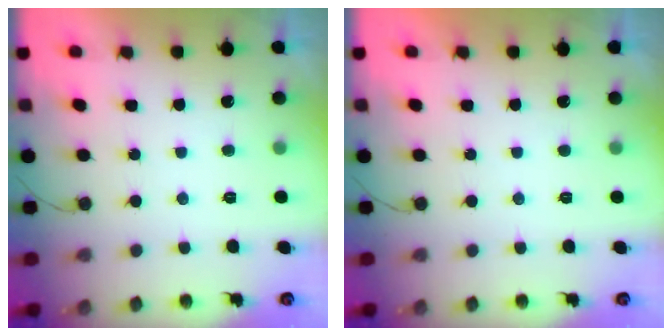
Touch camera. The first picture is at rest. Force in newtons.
{"total": 0.0}